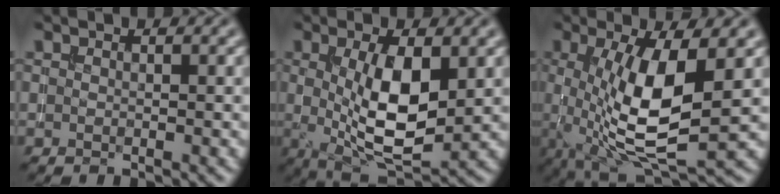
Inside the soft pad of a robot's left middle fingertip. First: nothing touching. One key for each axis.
{"total": 7.6, "fx": 0.3, "fy": 2.8, "fz": 7.1, "tx": -0.133, "ty": -0.010, "tz": 0.013}
{"total": 9.3, "fx": 0.2, "fy": 3.0, "fz": 8.8, "tx": -0.163, "ty": -0.012, "tz": 0.010}